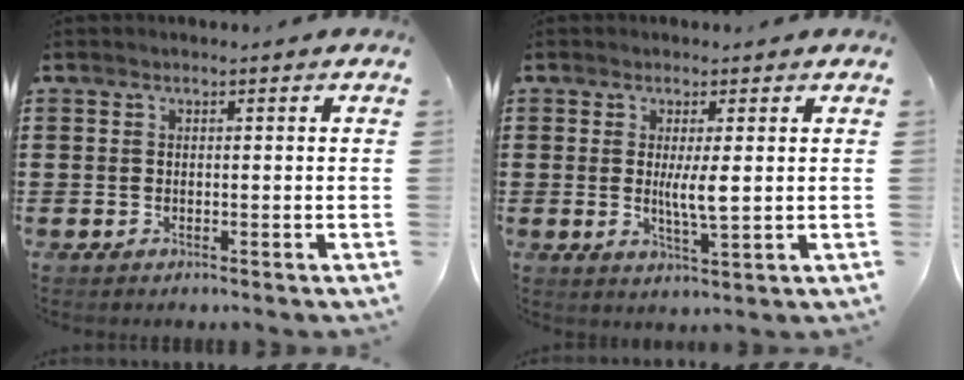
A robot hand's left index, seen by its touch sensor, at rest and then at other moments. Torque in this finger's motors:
{"motor_torque": [1.08, 0.03, 0.26, 0.08]}